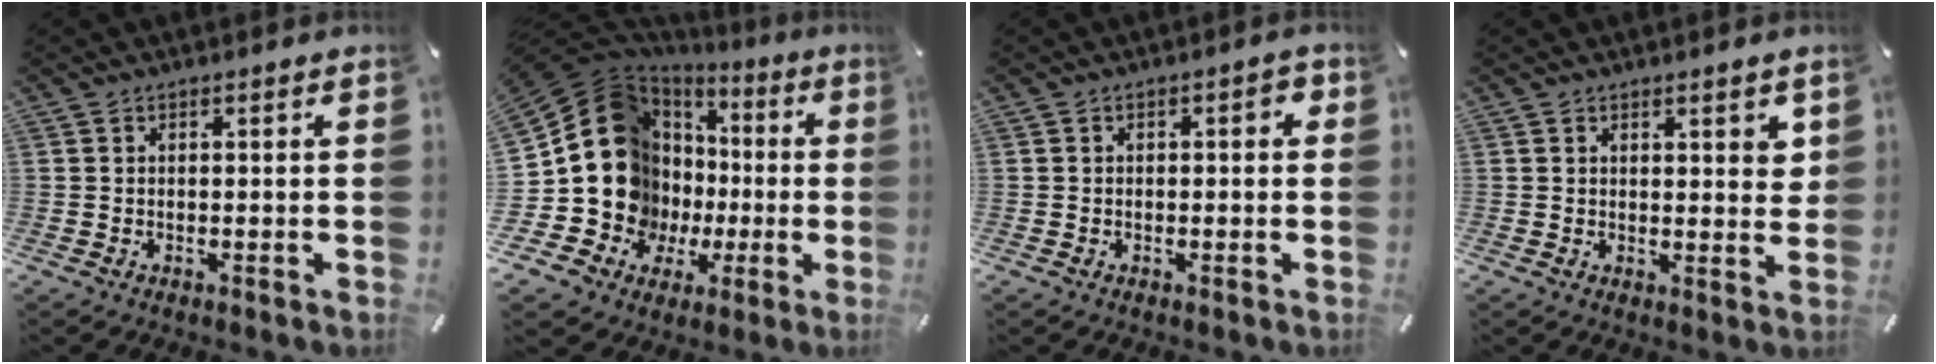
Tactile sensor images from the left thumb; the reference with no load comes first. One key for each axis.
{"total": 19.0, "fx": 0.5, "fy": 16.9, "fz": 8.8, "tx": -0.180, "ty": -0.042, "tz": 0.042}
{"total": 2.2, "fx": -0.2, "fy": 1.1, "fz": 1.8, "tx": -0.035, "ty": 0.009, "tz": -0.007}
{"total": 3.6, "fx": 2.4, "fy": 1.5, "fz": 2.2, "tx": -0.023, "ty": -0.014, "tz": 0.037}